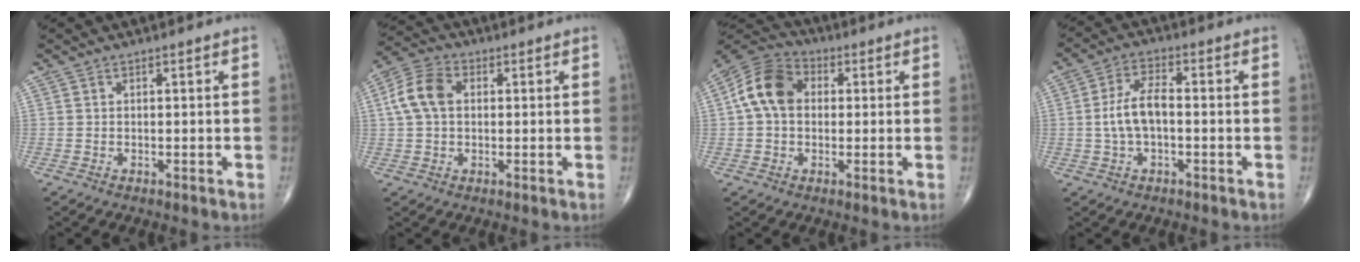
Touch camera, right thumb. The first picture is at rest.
{"total": 8.0, "force": [1.2, 5.5, 5.7], "torque": [-0.117, 0.021, 0.018]}
{"total": 10.5, "force": [1.2, 7.7, 7.1], "torque": [-0.127, 0.028, 0.009]}
{"total": 6.9, "force": [-0.6, 3.3, 6.0], "torque": [-0.126, 0.021, -0.017]}